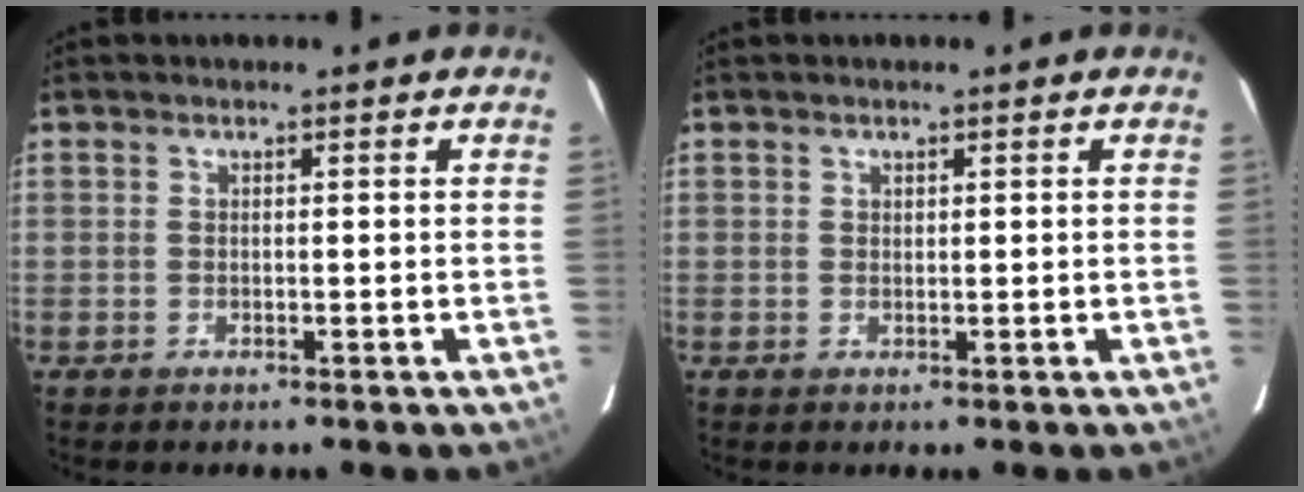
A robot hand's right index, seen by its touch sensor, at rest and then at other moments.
{"total": 0.5, "force": [0.3, 0.4, 0.1], "torque": [0.001, 0.003, 0.006]}